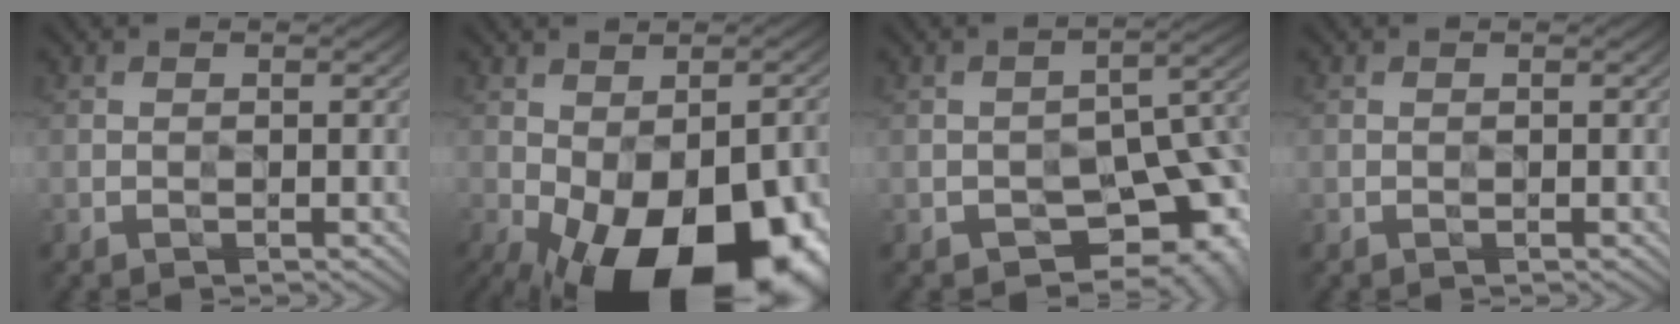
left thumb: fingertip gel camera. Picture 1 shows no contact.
{"total": 21.2, "force": [-10.1, 11.8, 14.5], "torque": [-0.201, -0.061, -0.102]}
{"total": 9.9, "force": [-5.1, 5.4, 6.6], "torque": [-0.069, -0.014, -0.072]}
{"total": 0.0}